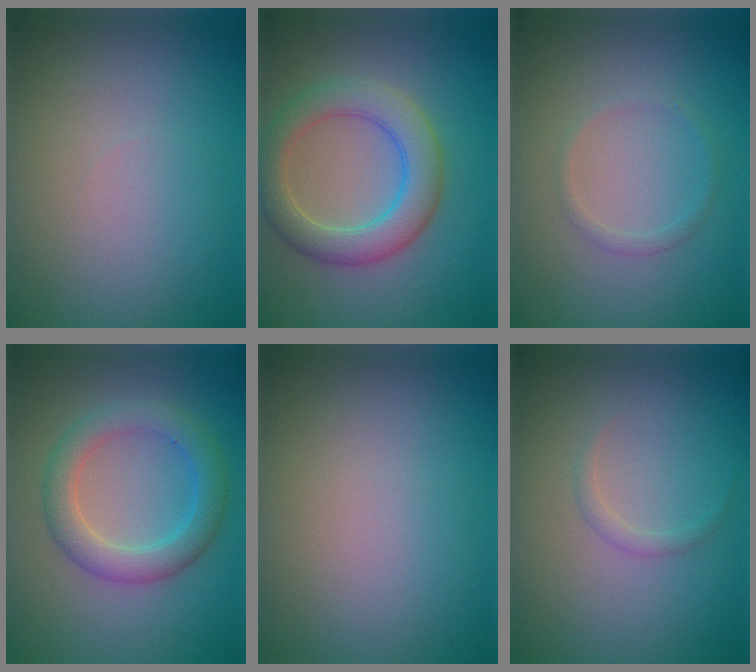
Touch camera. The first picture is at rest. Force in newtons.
{"total": 5.2, "press": 5.2, "slide": 0.3}
{"total": 1.0, "press": 1.0, "slide": 0.0}
{"total": 4.1, "press": 4.1, "slide": 0.0}
{"total": 0.0}
{"total": 0.8, "press": 0.8, "slide": 0.1}